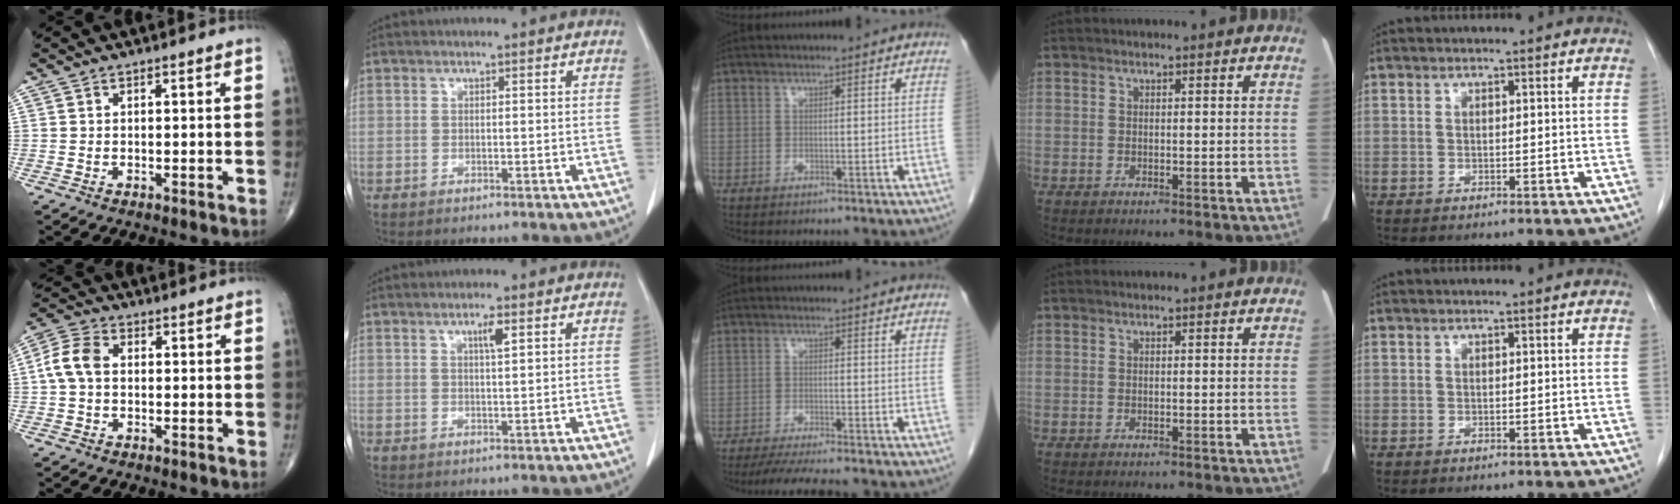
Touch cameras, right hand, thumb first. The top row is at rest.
{"thumb": {"total": 6.5, "force": [0.3, 4.5, 4.8], "torque": [-0.101, 0.020, -0.002]}, "index": {"total": 2.3, "force": [1.1, 0.1, 2.0], "torque": [-0.036, -0.002, 0.018]}, "middle": {"total": 8.4, "force": [-7.4, 0.5, 3.9], "torque": [-0.058, -0.019, -0.115]}}